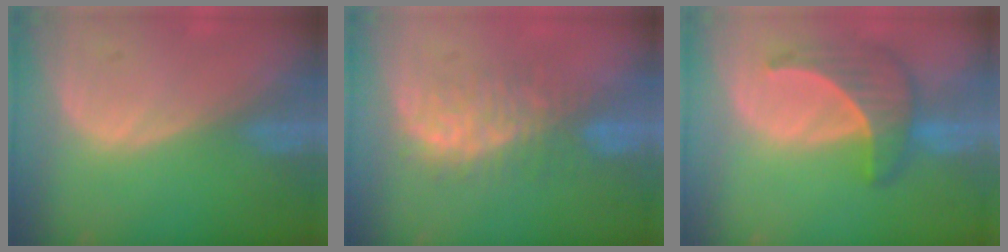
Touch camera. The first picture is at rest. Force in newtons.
{"total": 6.7, "press": 6.6, "slide": 1.2}
{"total": 6.2, "press": 6.1, "slide": 1.1}